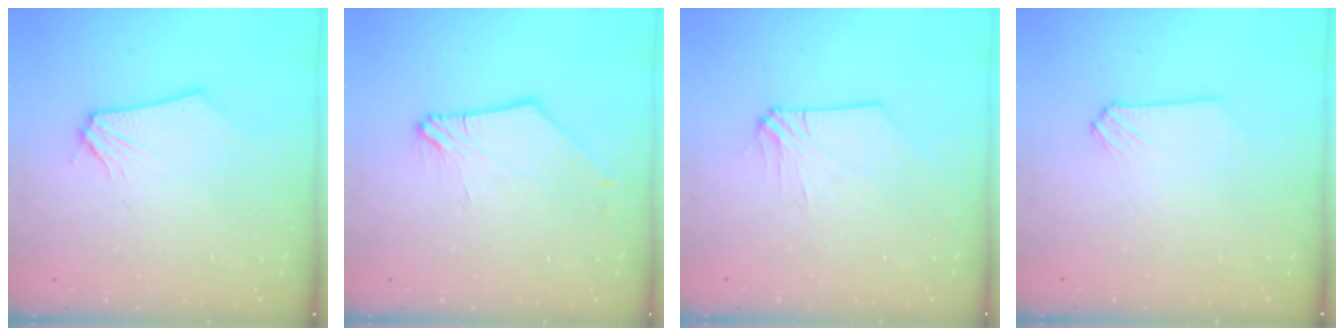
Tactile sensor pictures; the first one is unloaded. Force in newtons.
{"total": 2.8, "press": 2.8, "slide": 0.3}
{"total": 0.0}
{"total": 0.0}